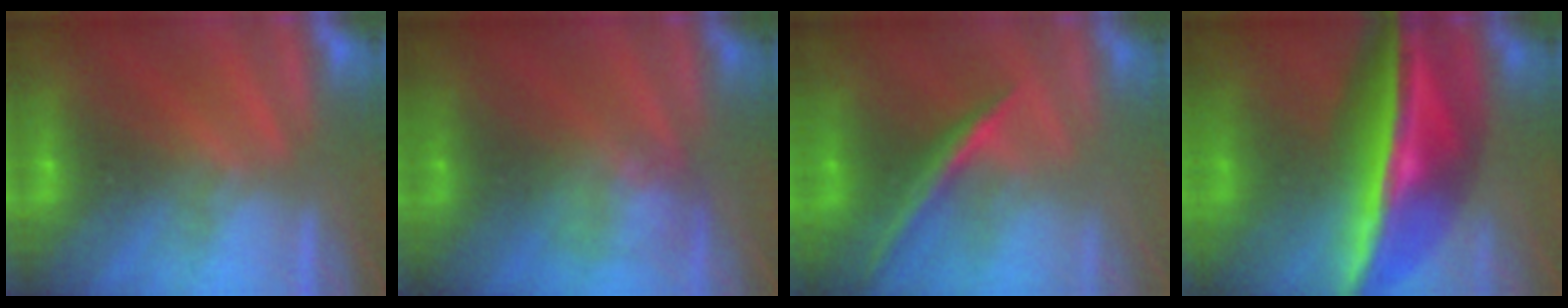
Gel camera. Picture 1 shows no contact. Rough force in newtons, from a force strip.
{"total": 2.3}
{"total": 1.5}
{"total": 5.9}